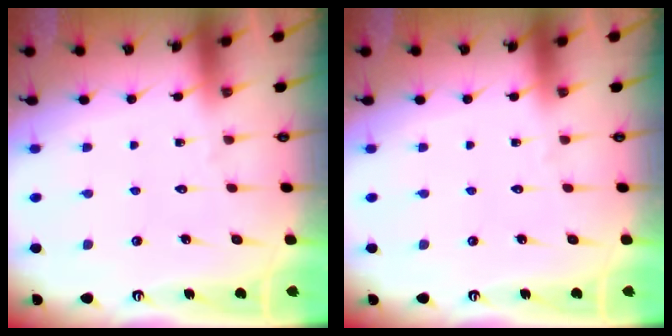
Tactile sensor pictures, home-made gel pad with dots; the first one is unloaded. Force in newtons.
{"total": 0.0}